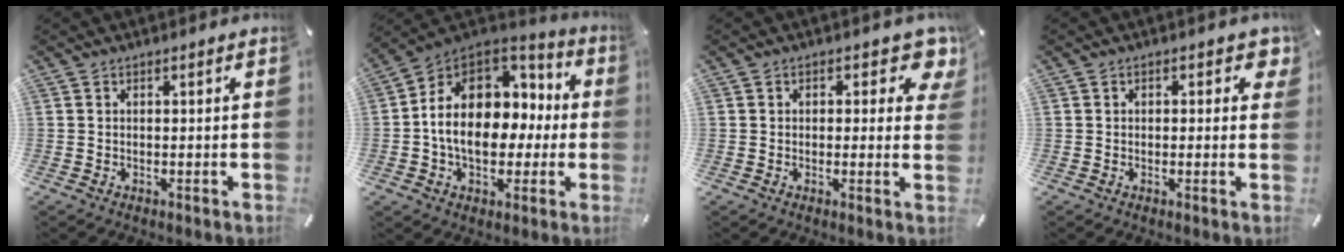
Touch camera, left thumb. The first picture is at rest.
{"total": 16.0, "force": [0.0, 12.5, 10.0], "torque": [-0.175, -0.003, 0.001]}
{"total": 5.1, "force": [2.6, 3.1, 3.2], "torque": [-0.023, -0.014, 0.036]}
{"total": 2.4, "force": [0.6, 1.6, 1.7], "torque": [-0.010, -0.001, 0.005]}